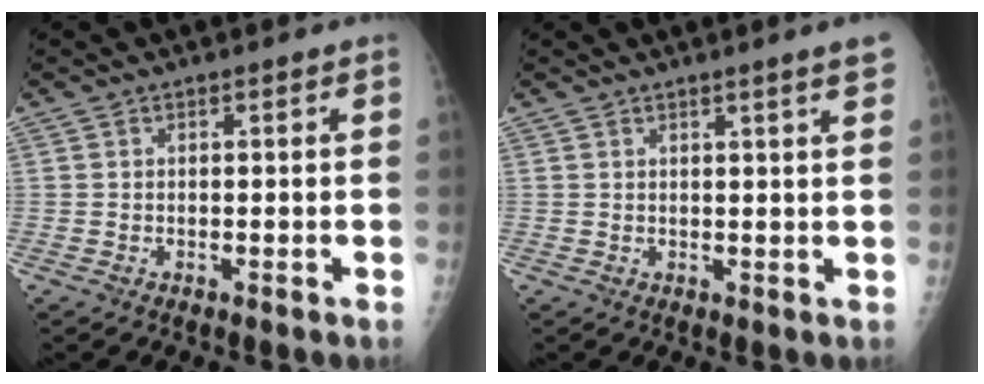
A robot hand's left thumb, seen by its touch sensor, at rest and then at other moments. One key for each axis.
{"total": 3.8, "fx": 2.5, "fy": -0.3, "fz": 2.8, "tx": -0.033, "ty": -0.008, "tz": 0.034}